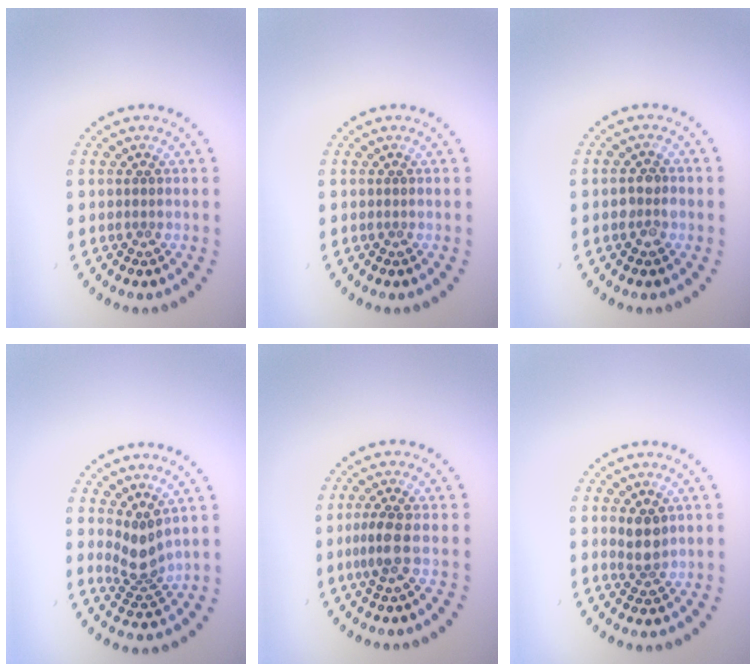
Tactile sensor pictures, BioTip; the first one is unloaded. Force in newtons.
{"total": 0.0}
{"total": 2.0, "press": 2.0, "slide": 0.3}
{"total": 2.8, "press": 2.1, "slide": 1.9}
{"total": 2.0, "press": 1.7, "slide": 1.1}
{"total": 2.2, "press": 1.9, "slide": 1.1}